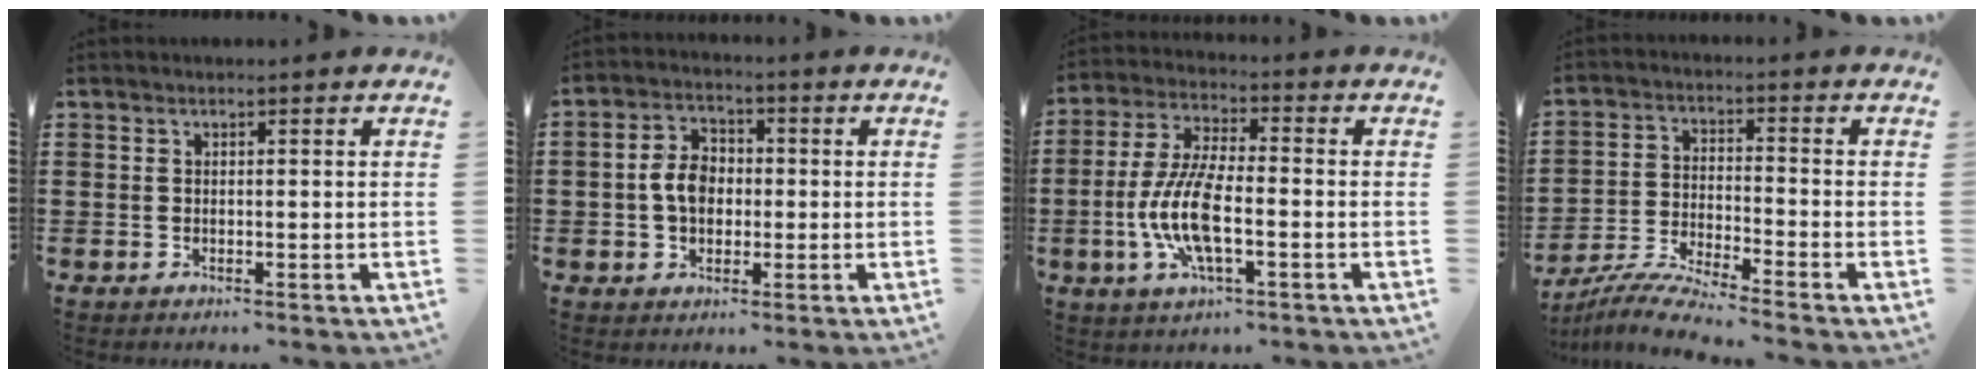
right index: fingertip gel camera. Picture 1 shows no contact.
{"total": 5.5, "force": [-0.4, 4.0, 3.8], "torque": [-0.086, 0.012, -0.012]}
{"total": 9.7, "force": [-2.6, 3.2, 8.9], "torque": [-0.202, -0.014, -0.052]}
{"total": 6.1, "force": [-5.8, -0.4, 1.9], "torque": [-0.049, -0.012, -0.115]}